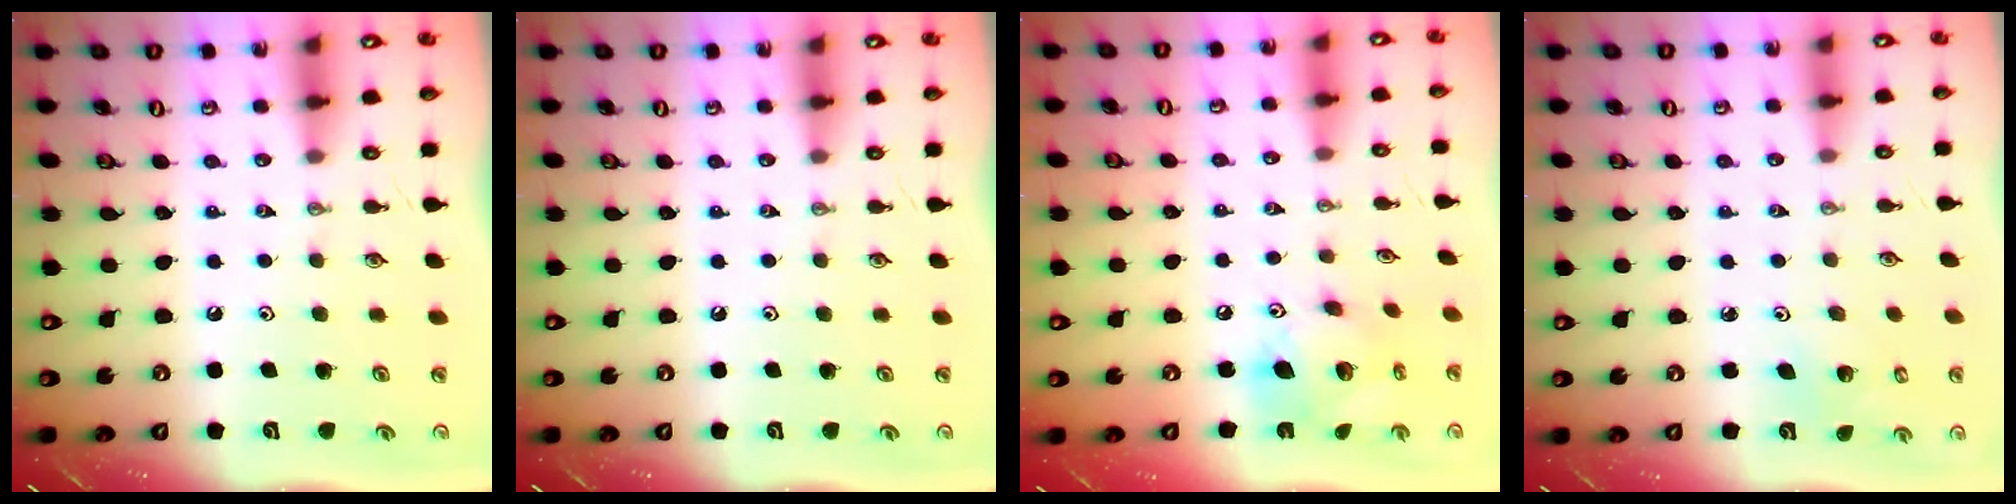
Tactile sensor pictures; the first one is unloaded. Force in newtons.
{"total": 0.0}
{"total": 13.5, "press": 13.5, "slide": 0.9}
{"total": 2.2, "press": 2.2, "slide": 0.2}